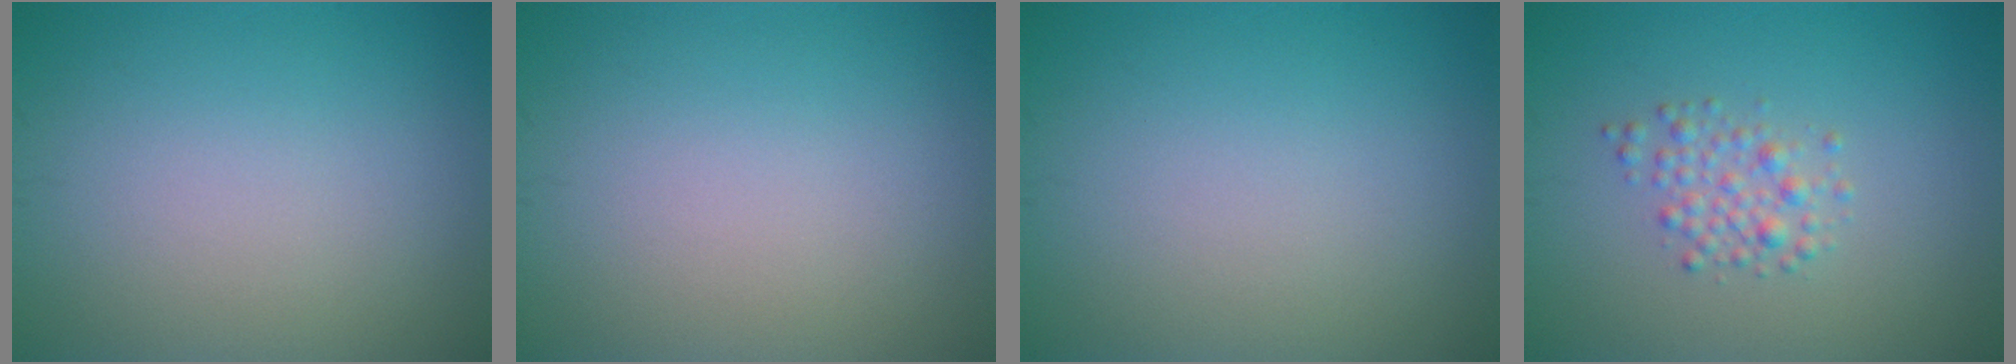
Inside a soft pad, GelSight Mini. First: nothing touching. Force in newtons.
{"total": 0.0}
{"total": 0.0}
{"total": 2.1, "press": 2.1, "slide": 0.0}